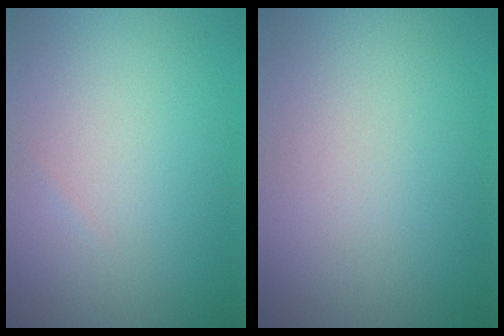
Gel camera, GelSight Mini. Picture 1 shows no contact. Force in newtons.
{"total": 0.0}